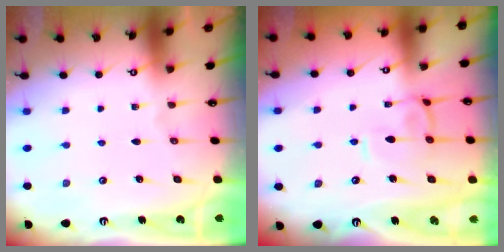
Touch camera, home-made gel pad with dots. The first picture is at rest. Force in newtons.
{"total": 2.8, "press": 2.7, "slide": 0.7}